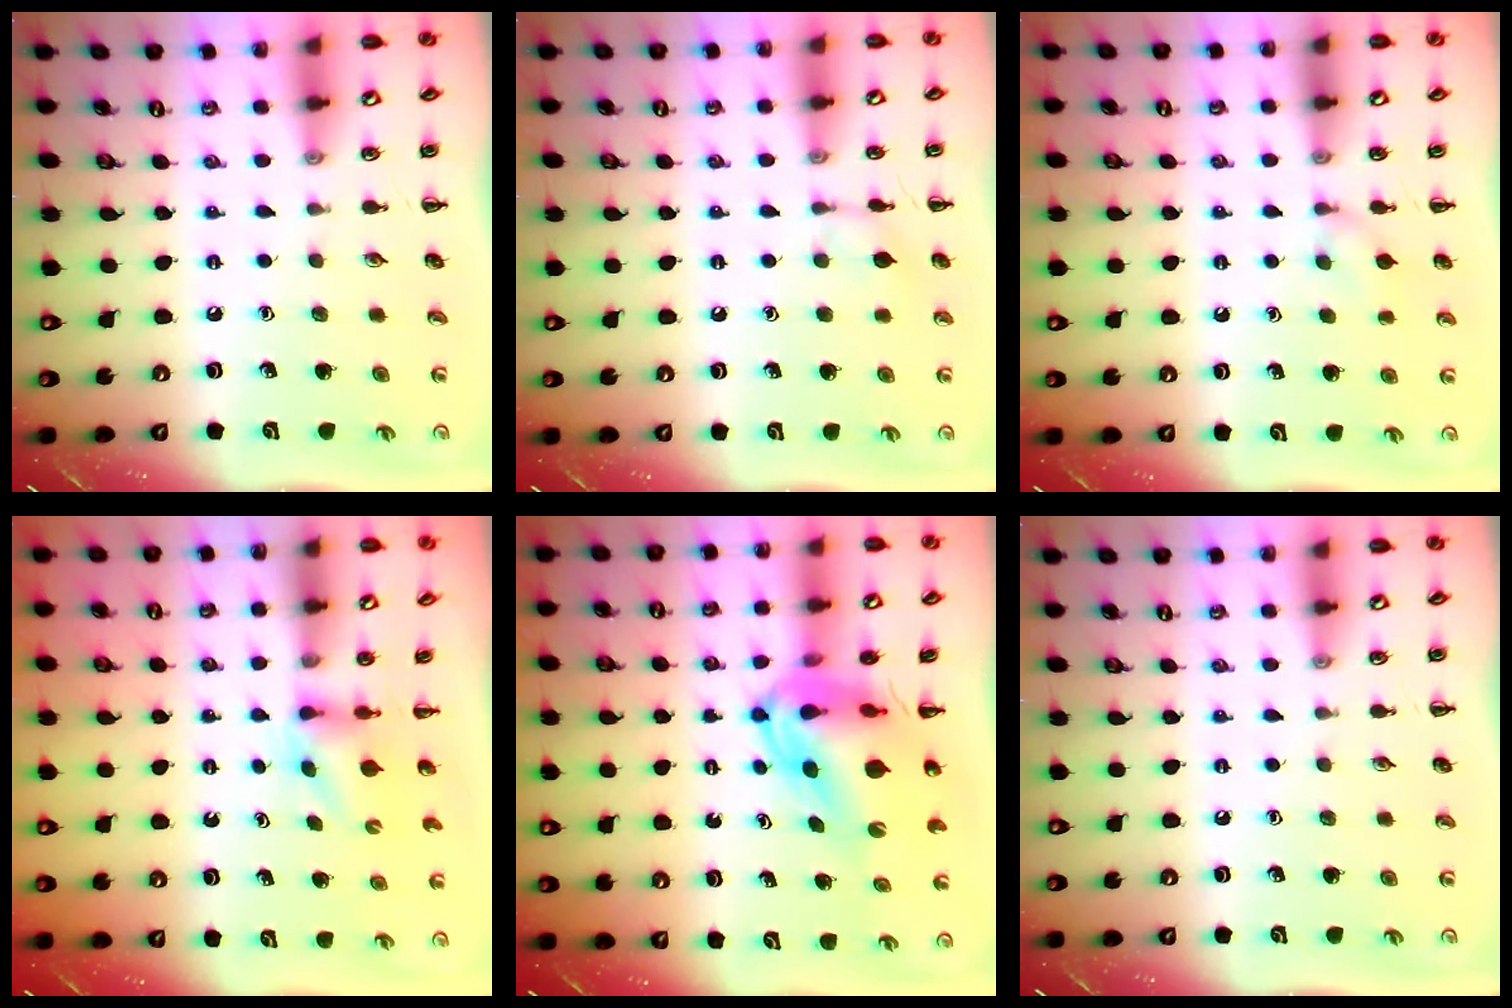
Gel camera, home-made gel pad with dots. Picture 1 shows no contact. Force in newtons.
{"total": 6.5, "press": 6.4, "slide": 0.7}
{"total": 6.3, "press": 5.9, "slide": 2.2}
{"total": 2.7, "press": 2.5, "slide": 1.0}
{"total": 8.1, "press": 7.7, "slide": 2.6}
{"total": 0.0}